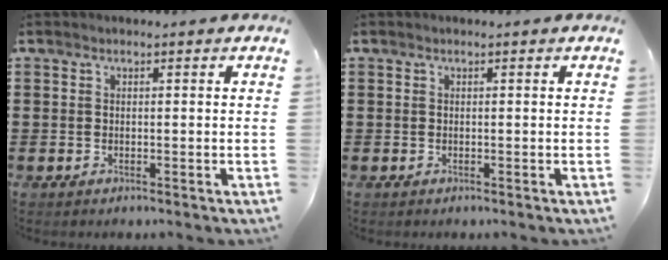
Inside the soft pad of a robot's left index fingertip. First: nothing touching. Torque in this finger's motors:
{"motor_torque": [0.07, 0.05, -0.01, 0.01]}